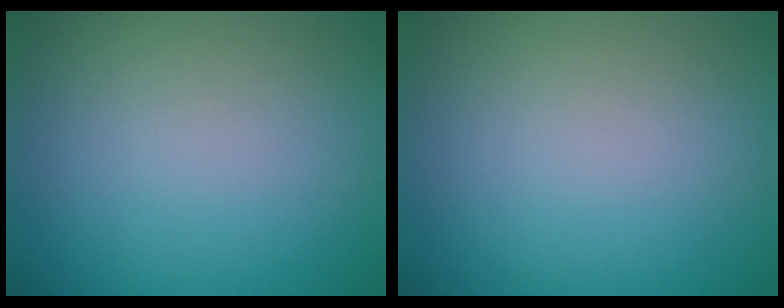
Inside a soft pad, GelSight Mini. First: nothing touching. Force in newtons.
{"total": 0.0}